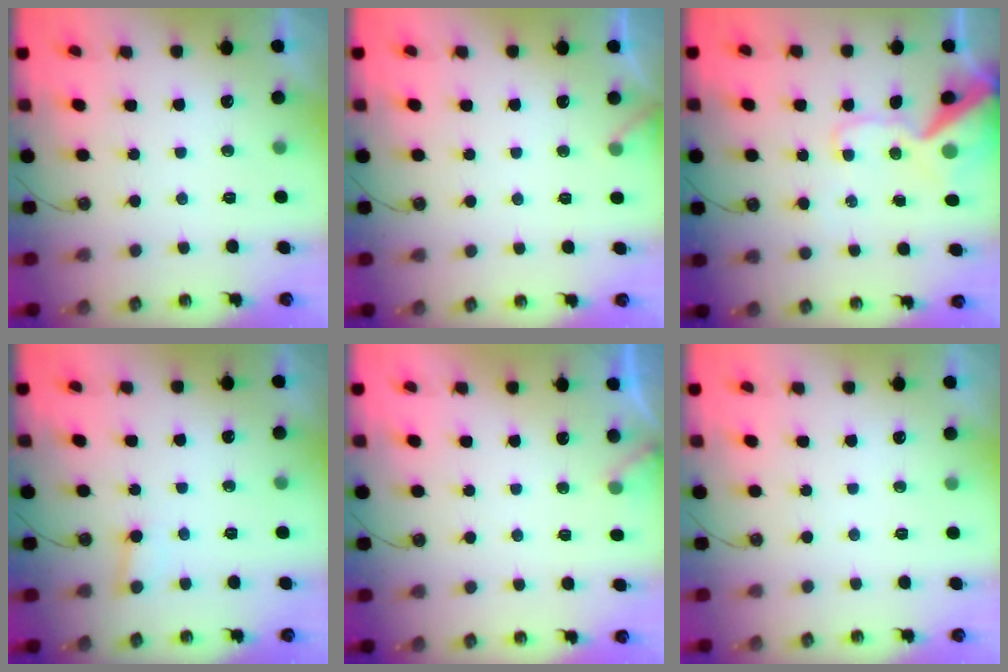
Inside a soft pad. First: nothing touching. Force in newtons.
{"total": 3.6, "press": 3.6, "slide": 0.4}
{"total": 14.8, "press": 14.6, "slide": 2.2}
{"total": 3.6, "press": 3.6, "slide": 0.3}
{"total": 3.4, "press": 3.4, "slide": 0.1}
{"total": 0.0}